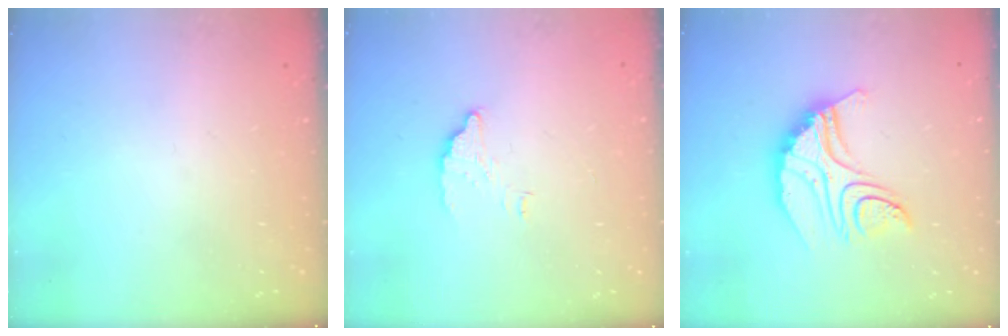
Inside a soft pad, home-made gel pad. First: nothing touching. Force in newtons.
{"total": 3.5, "press": 3.5, "slide": 0.2}
{"total": 12.3, "press": 12.2, "slide": 1.0}